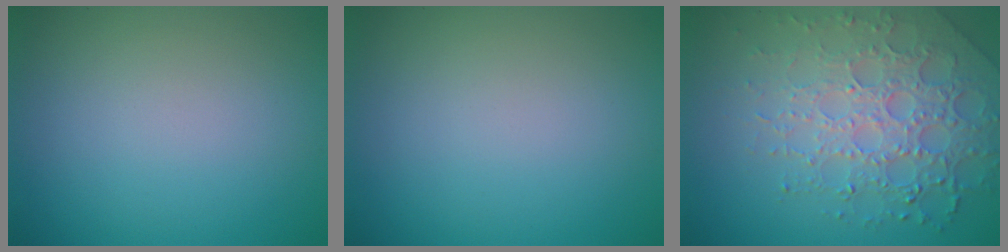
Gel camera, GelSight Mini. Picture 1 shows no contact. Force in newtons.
{"total": 0.0}
{"total": 6.9, "press": 5.0, "slide": 4.7}